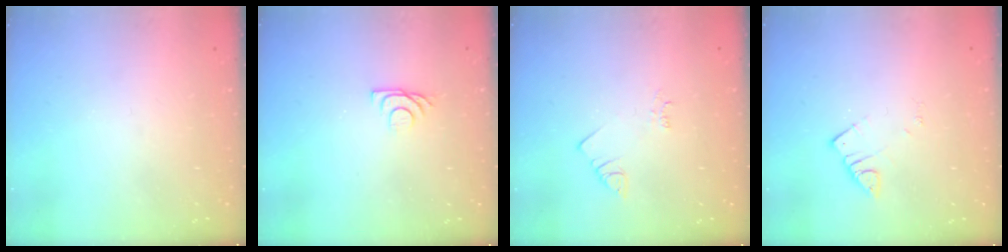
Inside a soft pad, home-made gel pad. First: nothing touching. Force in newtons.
{"total": 5.3, "press": 5.3, "slide": 0.6}
{"total": 2.5, "press": 2.5, "slide": 0.5}
{"total": 2.6, "press": 2.6, "slide": 0.1}